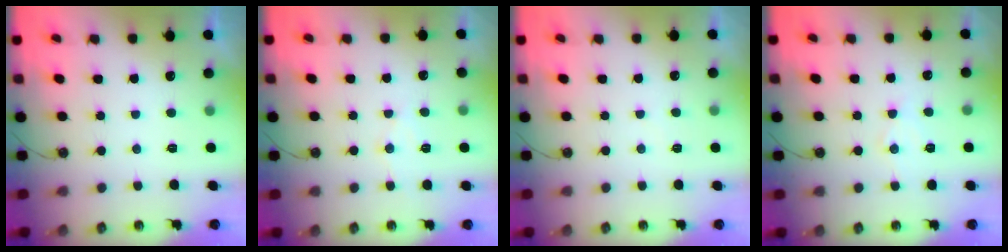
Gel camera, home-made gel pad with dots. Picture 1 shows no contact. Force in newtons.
{"total": 6.4, "press": 6.4, "slide": 0.3}
{"total": 2.8, "press": 2.7, "slide": 0.5}
{"total": 7.1, "press": 7.1, "slide": 0.4}